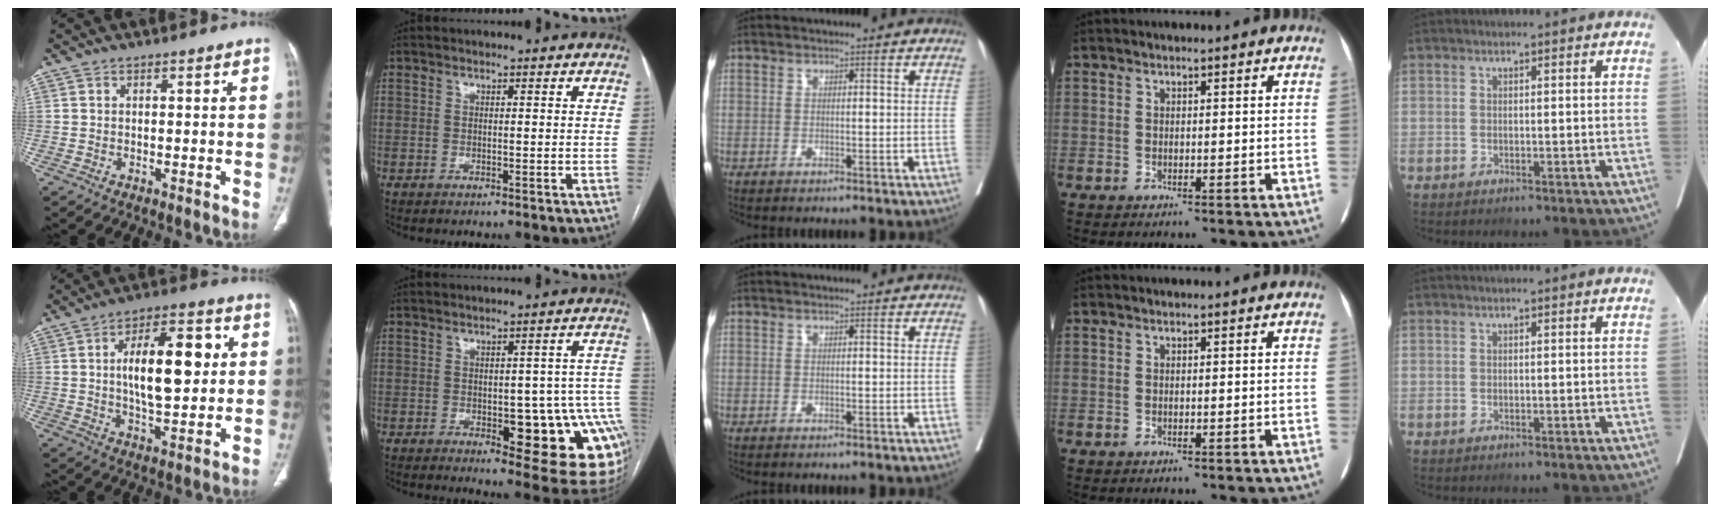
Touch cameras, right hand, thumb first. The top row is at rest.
{"thumb": {"total": 15.1, "force": [2.3, 6.5, 13.4], "torque": [-0.193, 0.006, 0.037]}, "index": {"total": 16.1, "force": [-4.0, 5.1, 14.7], "torque": [-0.091, 0.021, -0.033]}}